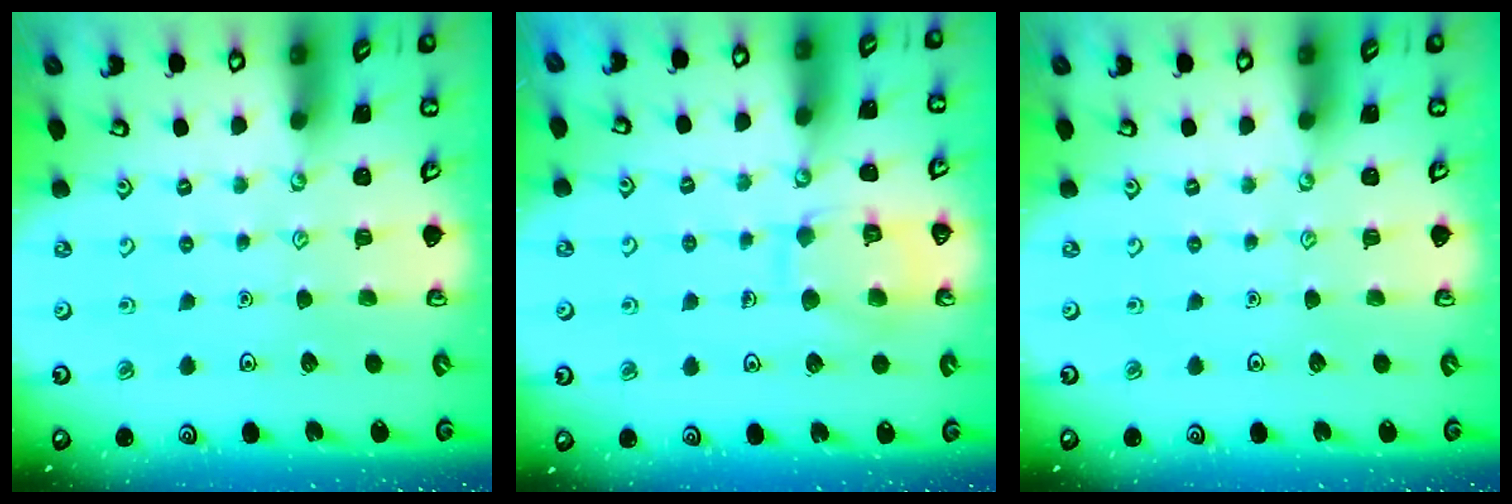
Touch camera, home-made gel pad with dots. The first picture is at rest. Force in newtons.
{"total": 11.0, "press": 11.0, "slide": 0.9}
{"total": 0.0}